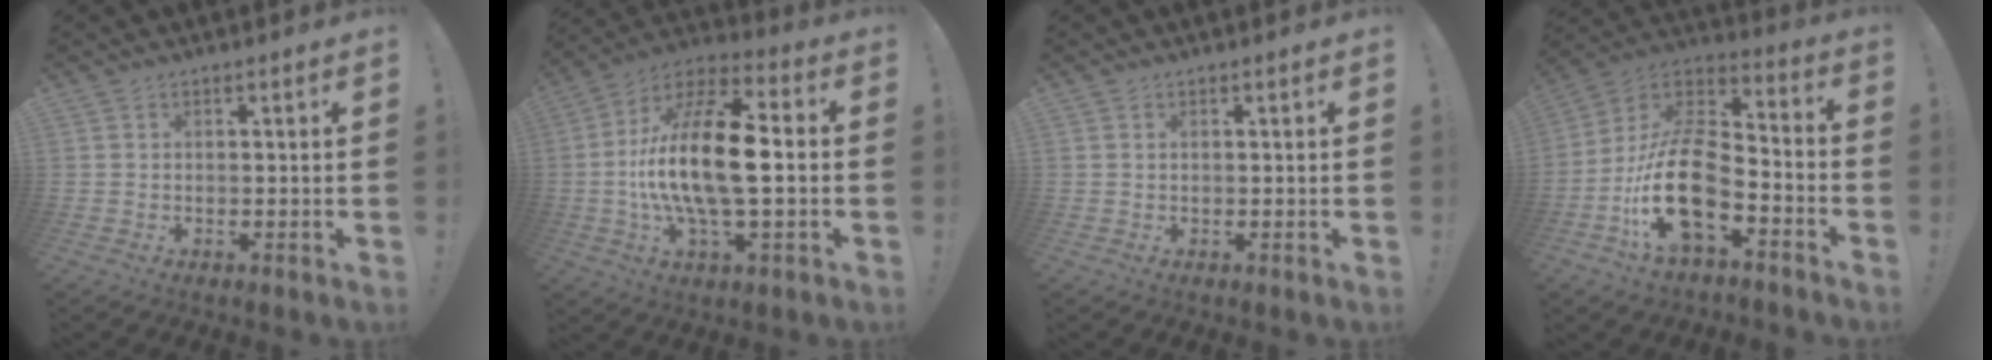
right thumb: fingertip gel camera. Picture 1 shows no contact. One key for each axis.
{"total": 21.0, "fx": -1.7, "fy": 7.9, "fz": 19.4, "tx": -0.380, "ty": 0.000, "tz": -0.035}
{"total": 0.0}
{"total": 20.1, "fx": -8.0, "fy": 10.8, "fz": 15.0, "tx": -0.299, "ty": 0.041, "tz": -0.134}